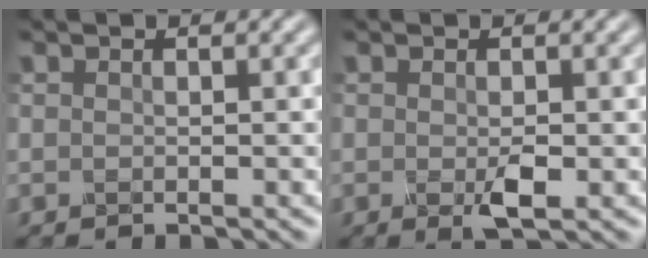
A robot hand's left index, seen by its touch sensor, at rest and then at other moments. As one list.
[{"total": 2.3, "force": [-0.5, 0.9, 2.0], "torque": [-0.043, -0.003, -0.009]}]